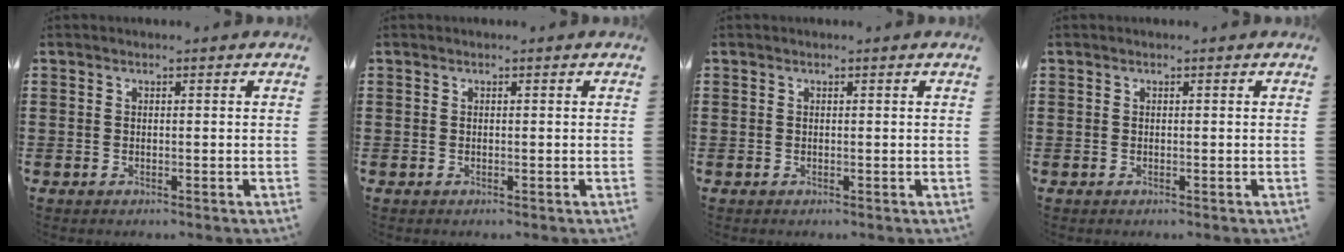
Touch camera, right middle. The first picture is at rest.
{"total": 0.0}
{"total": 0.0}
{"total": 0.0}